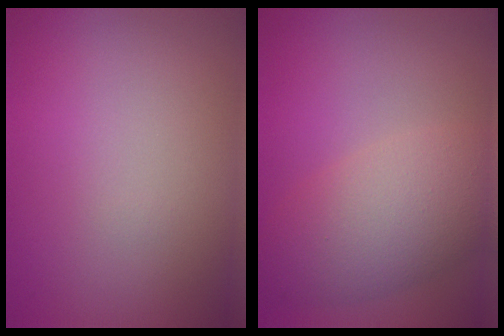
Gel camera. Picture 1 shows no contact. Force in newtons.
{"total": 5.9, "press": 5.8, "slide": 0.4}